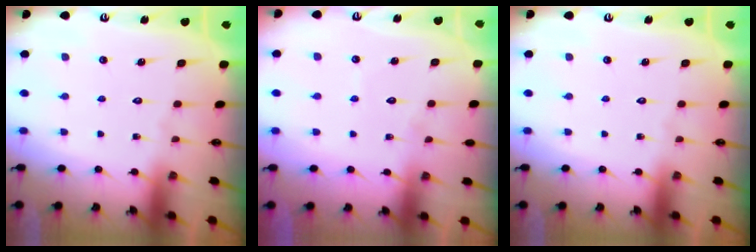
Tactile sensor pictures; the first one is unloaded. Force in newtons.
{"total": 3.0, "press": 3.0, "slide": 0.2}
{"total": 0.0}